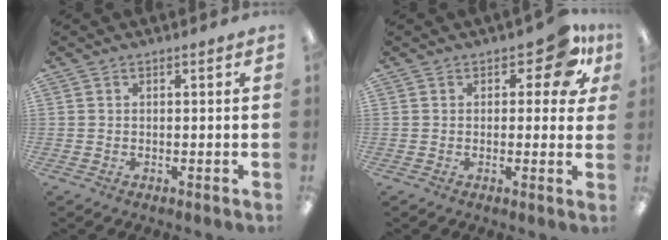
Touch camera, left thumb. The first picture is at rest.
{"total": 8.0, "force": [3.9, 4.0, 5.8], "torque": [-0.060, -0.016, 0.063]}